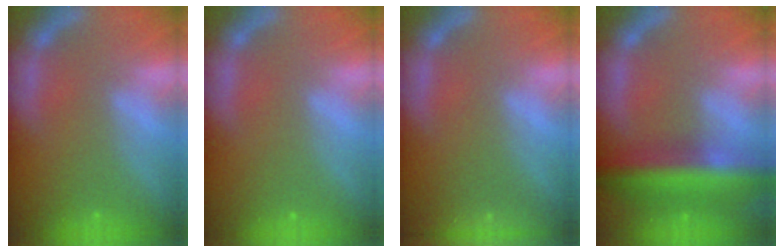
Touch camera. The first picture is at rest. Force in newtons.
{"total": 0.0}
{"total": 9.0}
{"total": 9.5}